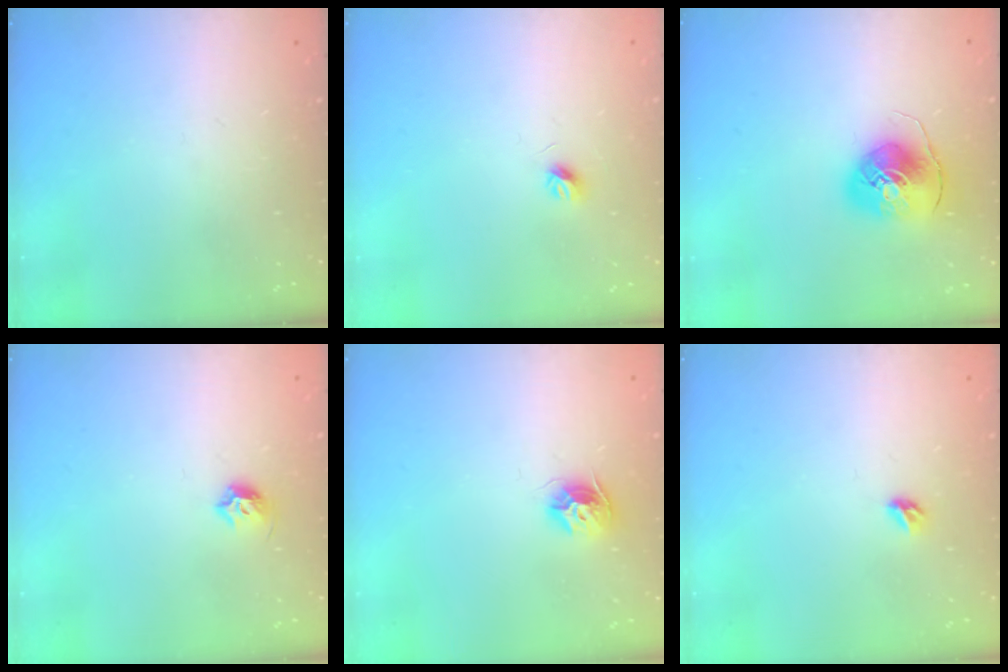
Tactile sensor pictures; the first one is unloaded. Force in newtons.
{"total": 4.1, "press": 4.0, "slide": 0.6}
{"total": 9.0, "press": 8.8, "slide": 1.5}
{"total": 5.6, "press": 5.5, "slide": 1.3}
{"total": 8.8, "press": 8.8, "slide": 0.4}
{"total": 3.8, "press": 3.8, "slide": 0.7}